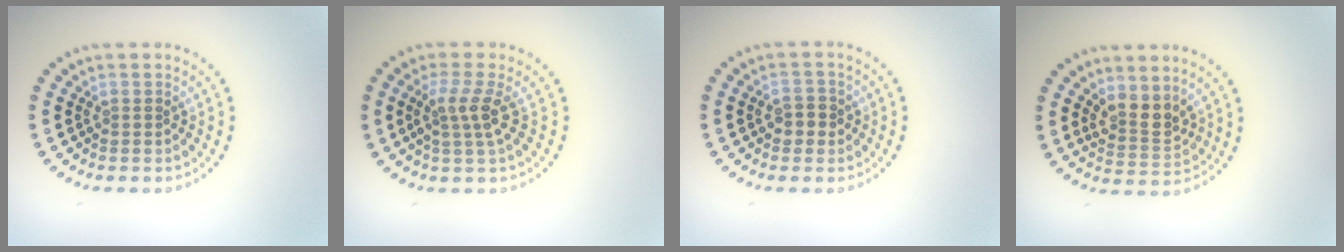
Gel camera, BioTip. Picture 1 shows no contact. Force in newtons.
{"total": 2.7, "press": 1.9, "slide": 1.8}
{"total": 1.9, "press": 1.8, "slide": 0.3}
{"total": 2.7, "press": 2.4, "slide": 1.3}